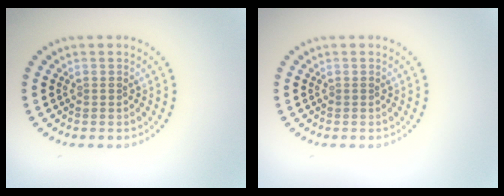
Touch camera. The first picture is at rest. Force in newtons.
{"total": 0.0}